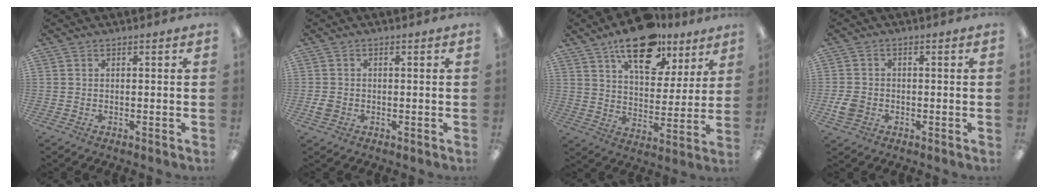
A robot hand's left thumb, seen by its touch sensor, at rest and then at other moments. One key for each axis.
{"total": 2.2, "fx": -0.4, "fy": 1.9, "fz": 1.0, "tx": -0.010, "ty": 0.001, "tz": -0.010}
{"total": 18.0, "fx": 12.2, "fy": 8.6, "fz": 10.1, "tx": -0.144, "ty": -0.063, "tz": 0.206}
{"total": 4.0, "fx": -1.3, "fy": 3.3, "fz": 1.9, "tx": -0.036, "ty": -0.001, "tz": -0.026}